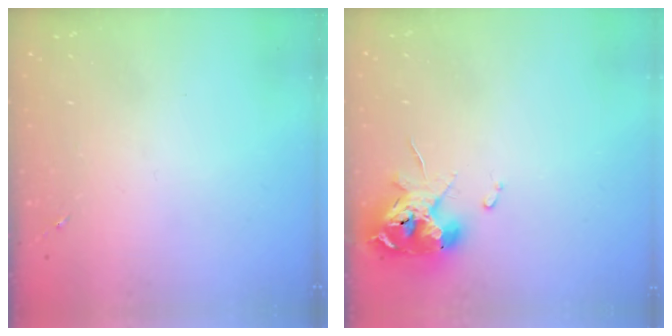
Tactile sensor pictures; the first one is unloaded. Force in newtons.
{"total": 14.0, "press": 13.9, "slide": 1.7}